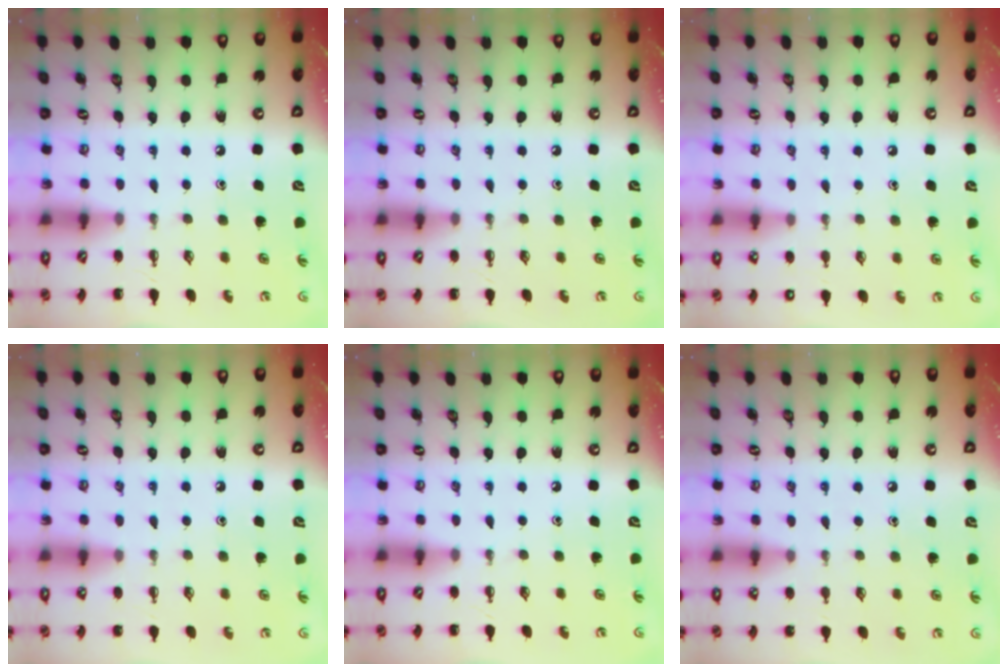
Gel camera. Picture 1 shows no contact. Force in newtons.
{"total": 0.0}
{"total": 5.7, "press": 5.4, "slide": 1.9}
{"total": 6.2, "press": 6.0, "slide": 1.9}
{"total": 0.0}
{"total": 5.0, "press": 4.7, "slide": 1.5}